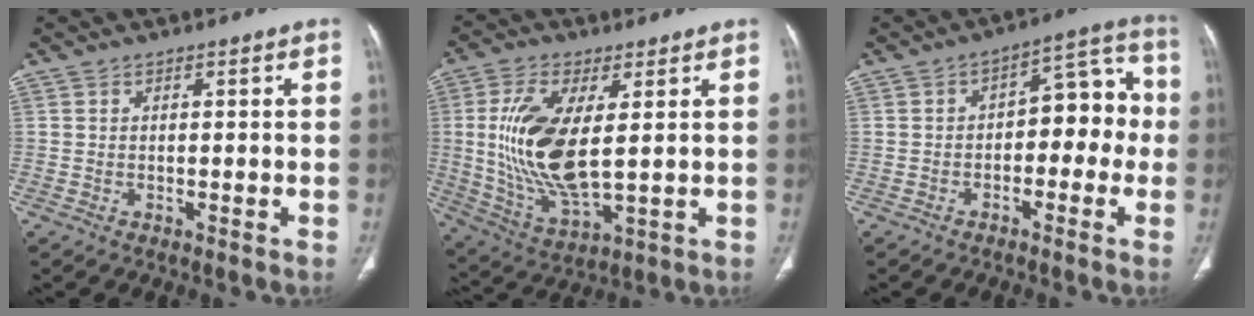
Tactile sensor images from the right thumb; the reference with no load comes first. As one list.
[{"total": 14.1, "force": [1.7, 5.7, 12.8], "torque": [-0.271, -0.022, 0.042]}, {"total": 10.7, "force": [-1.5, 6.3, 8.5], "torque": [-0.066, 0.051, -0.031]}]